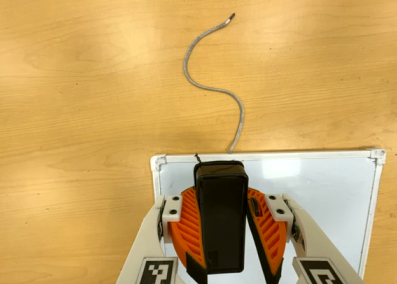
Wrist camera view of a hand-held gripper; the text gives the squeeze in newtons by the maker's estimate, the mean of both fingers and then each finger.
{"total": 9.0, "left": 9.2, "right": 8.8}